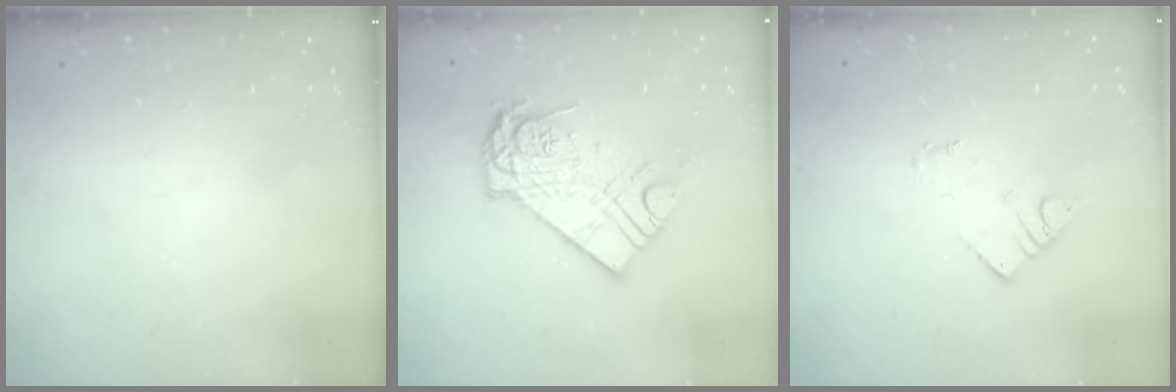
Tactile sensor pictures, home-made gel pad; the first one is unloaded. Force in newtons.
{"total": 12.9, "press": 12.9, "slide": 1.0}
{"total": 3.4, "press": 3.4, "slide": 0.6}